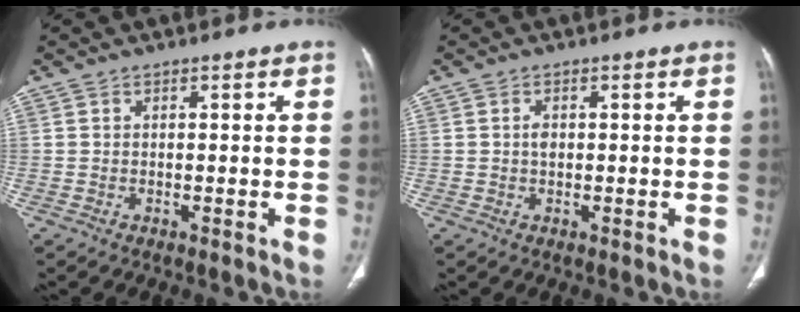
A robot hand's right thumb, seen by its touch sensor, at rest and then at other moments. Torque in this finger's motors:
{"motor_torque": [0.62, 0.58, -0.07, 0.02, 0.02]}